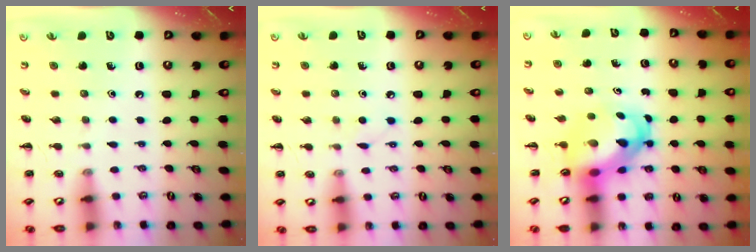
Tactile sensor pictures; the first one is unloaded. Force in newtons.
{"total": 2.7, "press": 2.6, "slide": 0.9}
{"total": 6.0, "press": 5.8, "slide": 1.2}